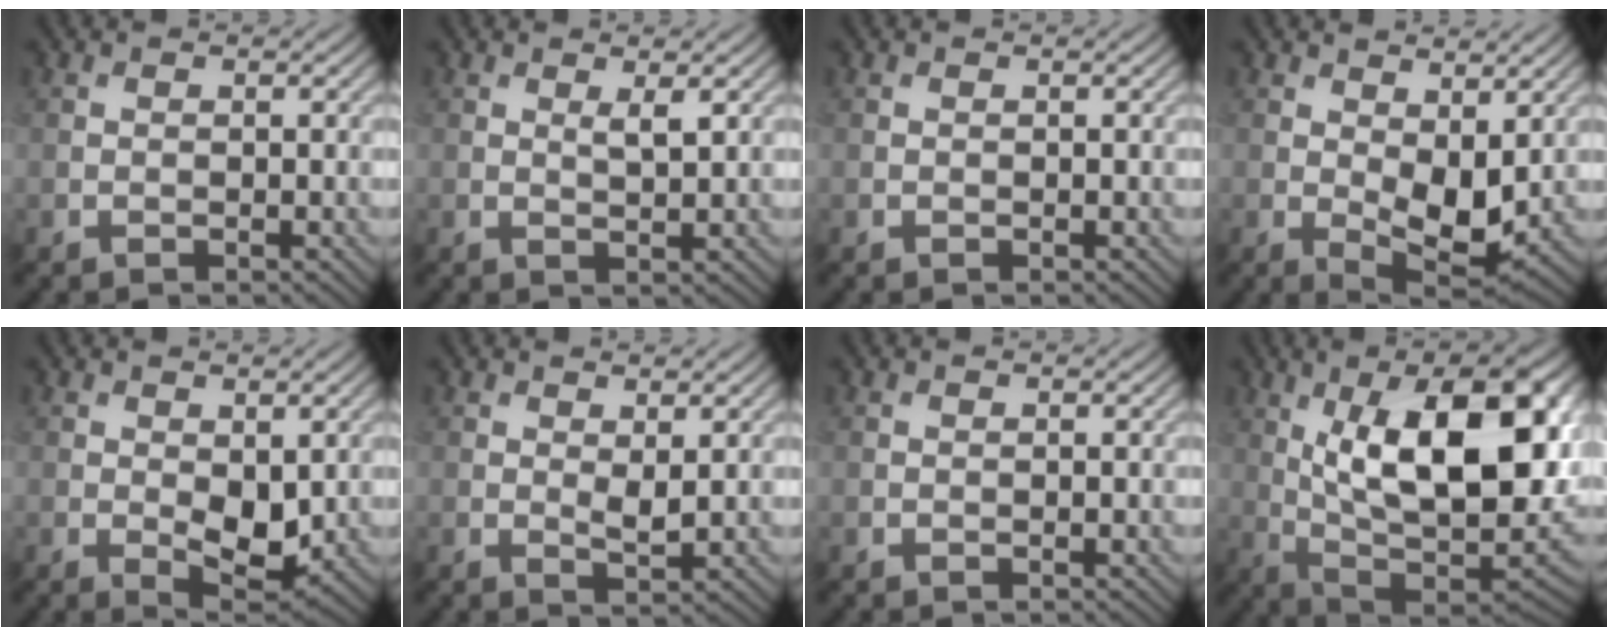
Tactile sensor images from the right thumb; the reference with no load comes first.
{"total": 1.6, "force": [0.9, 0.2, 1.4], "torque": [-0.030, -0.003, 0.015]}
{"total": 0.0}
{"total": 6.4, "force": [0.7, 3.3, 5.4], "torque": [-0.101, -0.011, 0.019]}
{"total": 4.5, "force": [-0.2, 2.3, 3.8], "torque": [-0.069, -0.013, 0.003]}
{"total": 1.8, "force": [0.7, 0.6, 1.5], "torque": [-0.032, -0.007, 0.015]}
{"total": 0.0}
{"total": 19.8, "force": [4.7, 8.9, 17.1], "torque": [-0.266, 0.018, 0.075]}